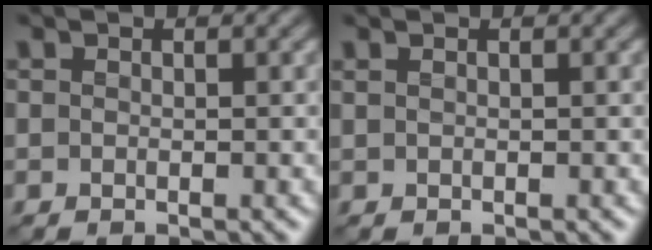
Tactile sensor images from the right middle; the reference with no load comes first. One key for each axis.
{"total": 0.0}